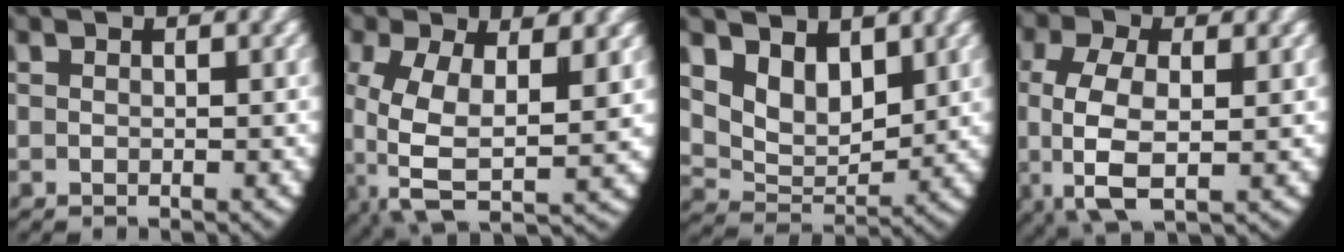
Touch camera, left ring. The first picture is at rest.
{"total": 9.1, "force": [-0.4, 5.4, 7.3], "torque": [-0.162, -0.042, 0.013]}
{"total": 9.9, "force": [2.8, 8.0, 5.2], "torque": [-0.123, -0.027, 0.047]}
{"total": 7.1, "force": [-0.7, 4.3, 5.6], "torque": [-0.155, -0.037, 0.008]}